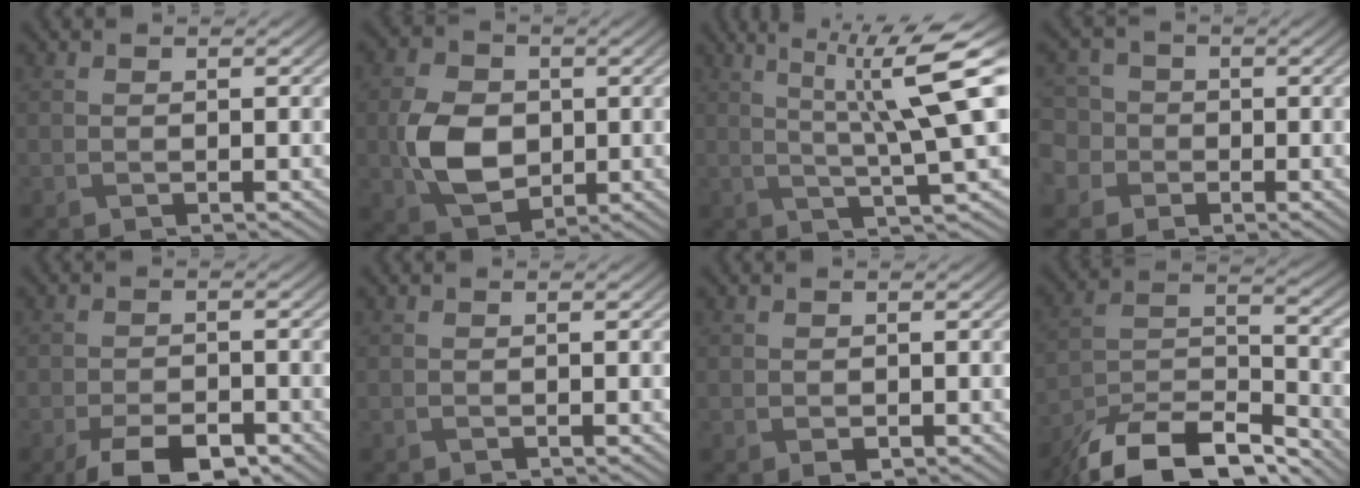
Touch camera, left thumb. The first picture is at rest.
{"total": 8.2, "force": [-0.6, 6.1, 5.5], "torque": [-0.130, -0.004, -0.018]}
{"total": 10.3, "force": [2.6, 1.3, 9.8], "torque": [-0.165, 0.016, 0.042]}
{"total": 6.3, "force": [-0.8, 5.9, 2.1], "torque": [-0.077, 0.009, -0.046]}
{"total": 6.3, "force": [-4.2, 2.4, 4.0], "torque": [-0.066, -0.004, -0.070]}
{"total": 0.0}
{"total": 0.7, "force": [-0.3, 0.5, 0.5], "torque": [-0.009, -0.003, -0.003]}
{"total": 14.2, "force": [-11.6, 4.5, 6.9], "torque": [-0.157, -0.016, -0.197]}